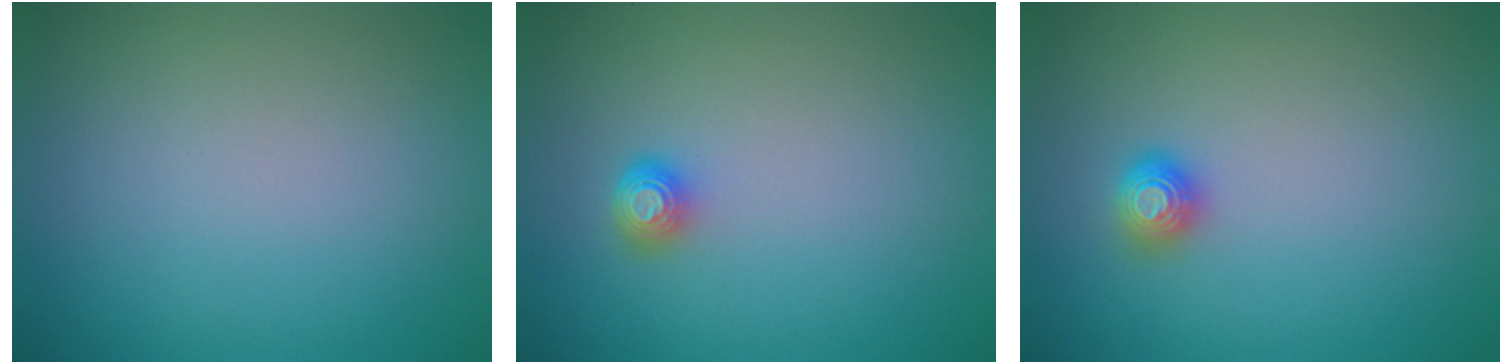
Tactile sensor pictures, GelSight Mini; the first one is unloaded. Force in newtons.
{"total": 1.7, "press": 1.3, "slide": 1.2}
{"total": 1.4, "press": 1.4, "slide": 0.4}